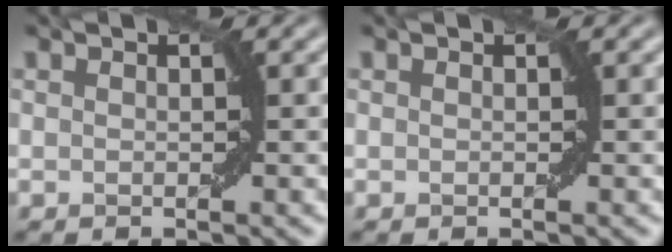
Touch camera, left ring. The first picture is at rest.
{"total": 0.0}